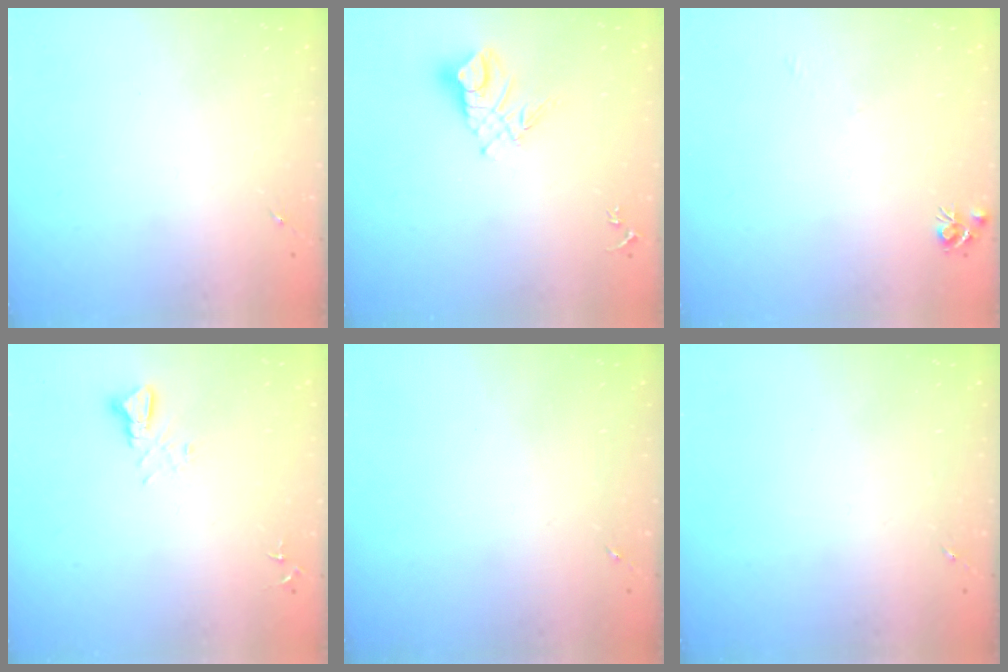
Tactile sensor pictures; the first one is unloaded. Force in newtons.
{"total": 10.6, "press": 10.5, "slide": 0.7}
{"total": 5.1, "press": 5.0, "slide": 0.7}
{"total": 3.6, "press": 3.6, "slide": 0.3}
{"total": 0.0}
{"total": 0.0}